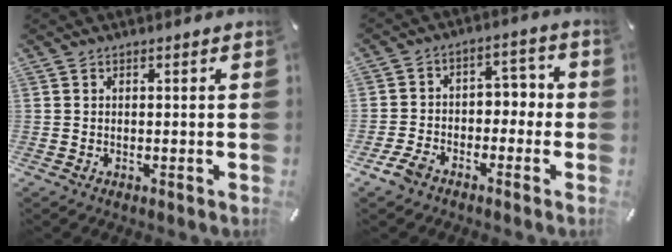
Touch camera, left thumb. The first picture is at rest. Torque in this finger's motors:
{"motor_torque": [0.66, 0.61, -0.26, 0.24, 0.11]}